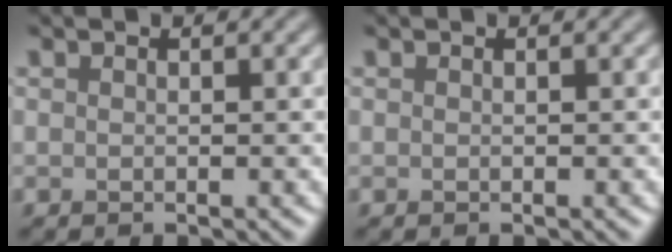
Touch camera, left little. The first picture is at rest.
{"total": 0.0}